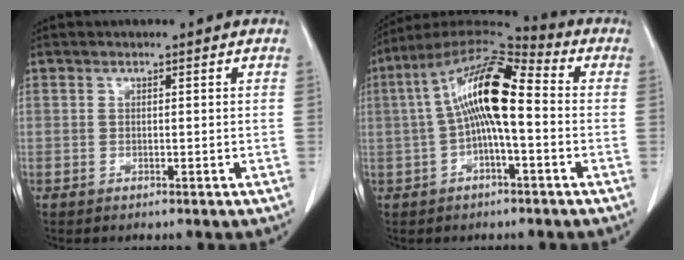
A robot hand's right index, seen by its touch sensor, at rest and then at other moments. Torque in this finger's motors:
{"motor_torque": [1.91, -0.23, 1.05, 0.21]}